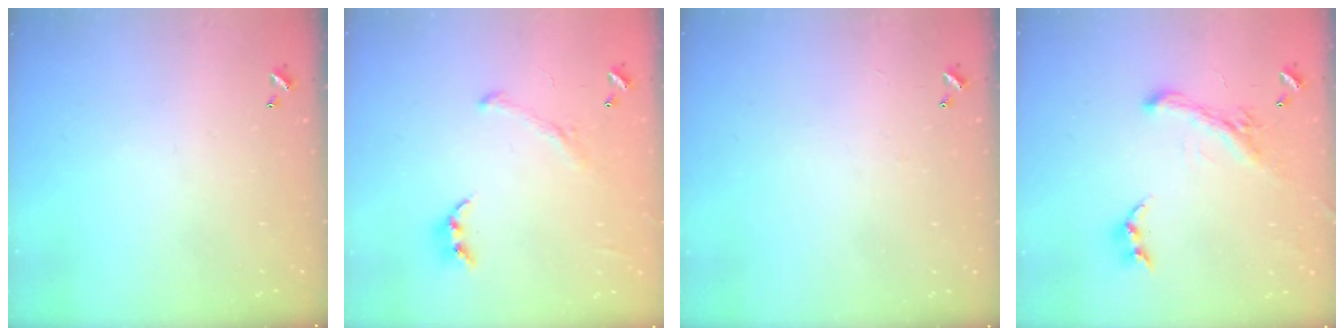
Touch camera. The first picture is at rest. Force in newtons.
{"total": 1.6, "press": 1.4, "slide": 0.8}
{"total": 2.6, "press": 2.6, "slide": 0.4}
{"total": 2.5, "press": 2.0, "slide": 1.4}